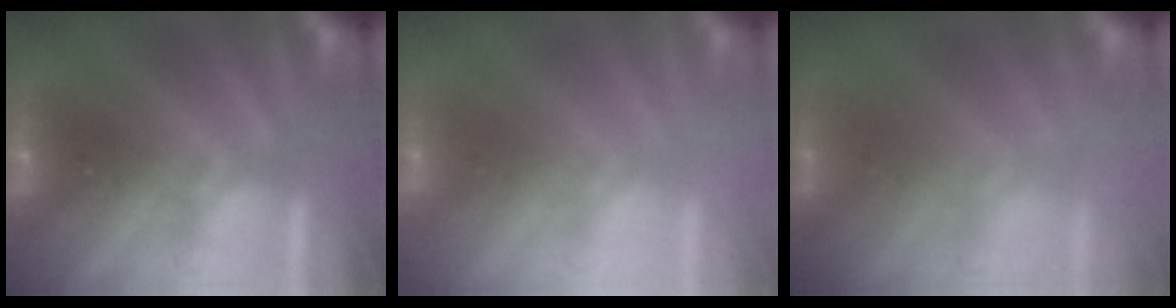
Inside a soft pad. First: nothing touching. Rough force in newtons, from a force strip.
{"total": 2.4}
{"total": 2.2}